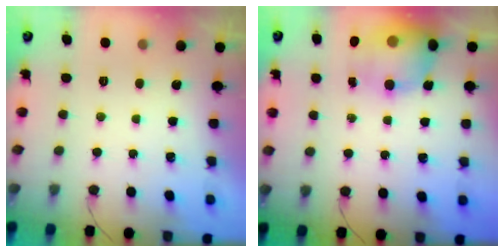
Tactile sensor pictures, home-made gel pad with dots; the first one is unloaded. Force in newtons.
{"total": 13.3, "press": 12.9, "slide": 3.2}